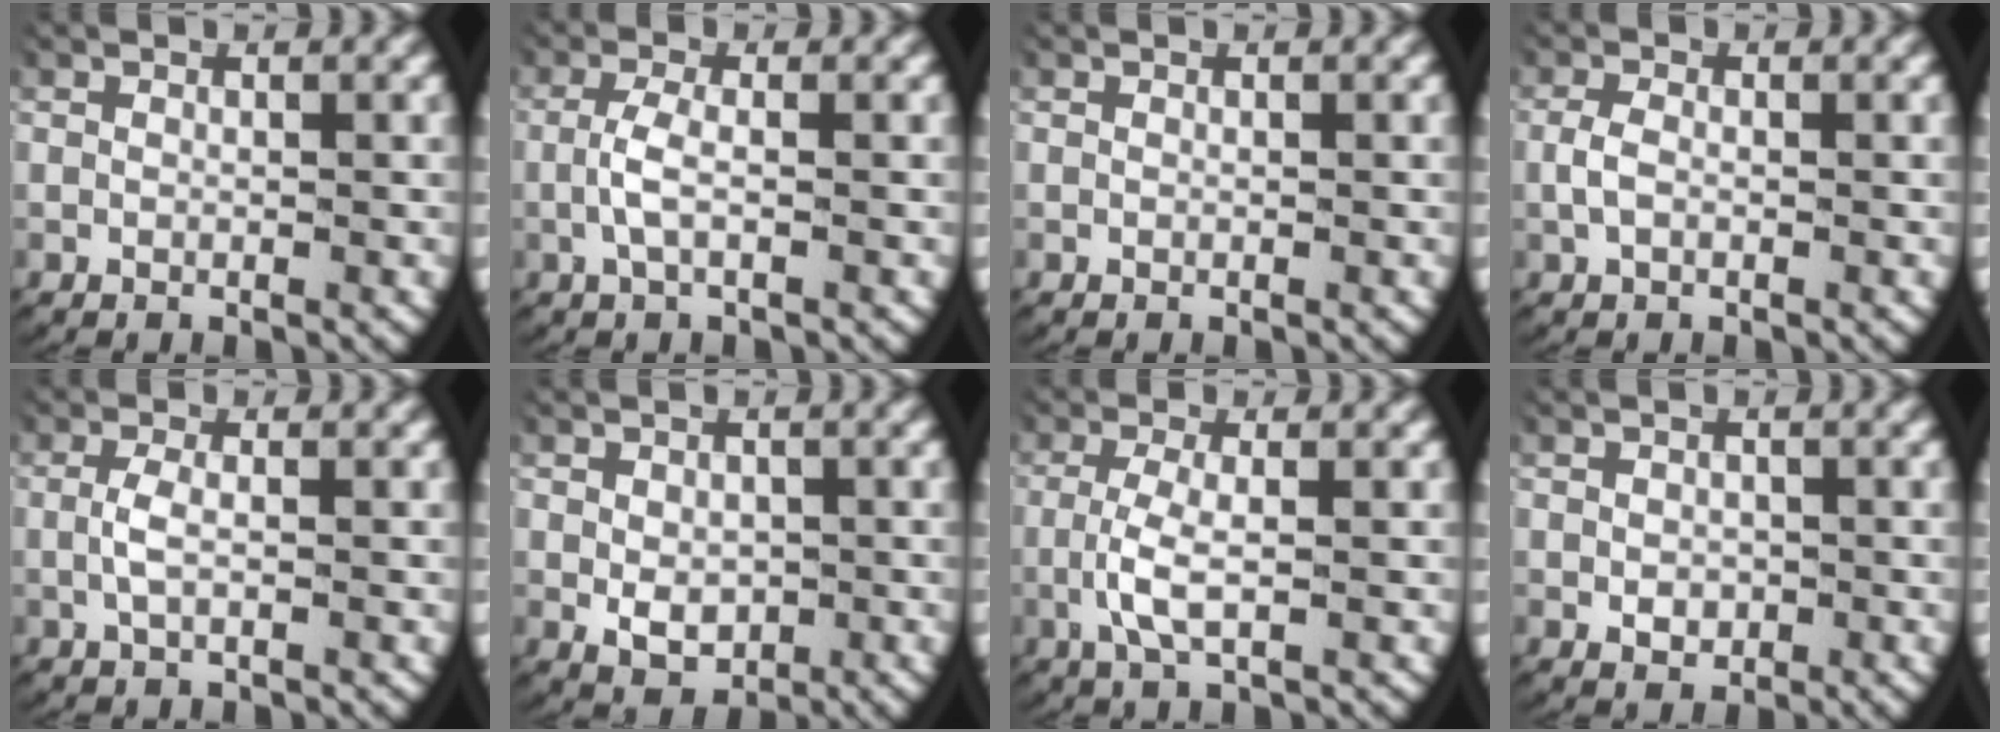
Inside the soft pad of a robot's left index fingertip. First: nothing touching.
{"total": 2.2, "force": [-0.5, 0.6, 2.0], "torque": [-0.057, -0.005, -0.006]}
{"total": 0.0}
{"total": 1.4, "force": [-0.3, 0.8, 1.1], "torque": [-0.038, -0.005, -0.001]}
{"total": 1.6, "force": [-0.3, 0.3, 1.5], "torque": [-0.046, -0.006, -0.002]}
{"total": 2.8, "force": [-0.8, 2.0, 1.8], "torque": [-0.041, -0.024, 0.004]}
{"total": 3.0, "force": [-0.4, 0.9, 2.8], "torque": [-0.072, -0.010, -0.004]}
{"total": 1.4, "force": [-0.5, 1.1, 0.8], "torque": [-0.023, -0.015, 0.003]}